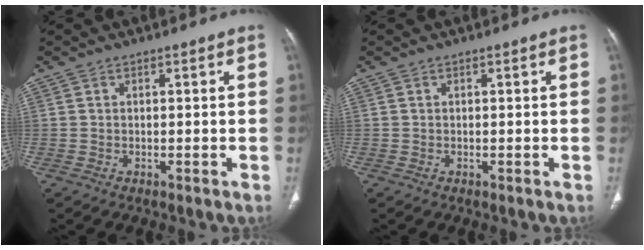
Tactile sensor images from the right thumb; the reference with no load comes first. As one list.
[{"total": 0.0}]